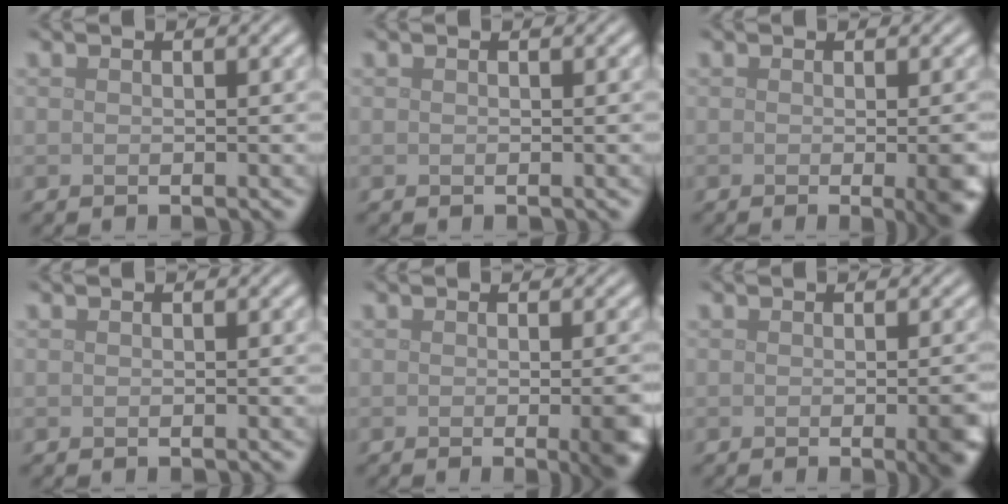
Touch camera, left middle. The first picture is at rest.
{"total": 0.0}
{"total": 5.0, "force": [-1.0, 1.7, 4.6], "torque": [-0.039, -0.008, -0.007]}
{"total": 0.0}
{"total": 5.2, "force": [-1.1, 1.9, 4.7], "torque": [-0.040, -0.008, -0.007]}
{"total": 3.9, "force": [-1.0, 1.3, 3.6], "torque": [-0.036, -0.006, -0.008]}